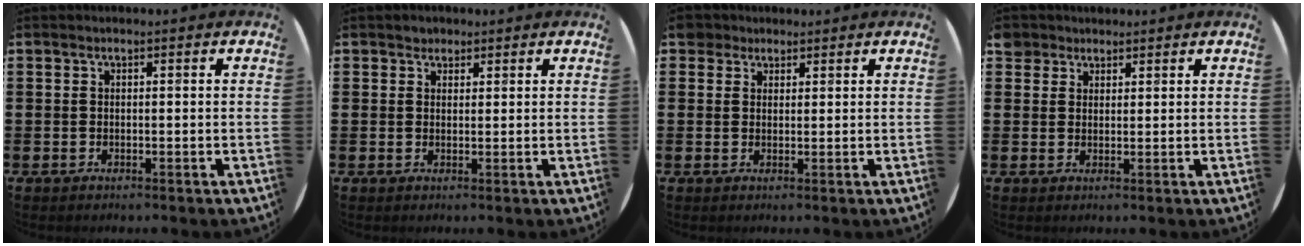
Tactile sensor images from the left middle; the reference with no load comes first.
{"total": 1.2, "force": [1.1, 0.5, -0.1], "torque": [0.001, 0.001, 0.022]}
{"total": 2.4, "force": [2.0, 1.4, 0.2], "torque": [-0.002, 0.004, 0.038]}
{"total": 2.6, "force": [2.1, 1.6, -0.1], "torque": [0.003, 0.005, 0.040]}